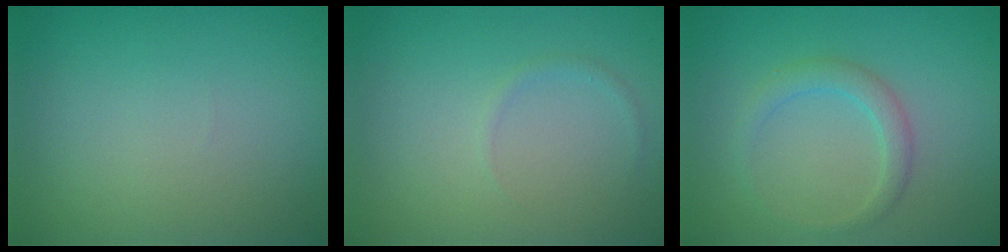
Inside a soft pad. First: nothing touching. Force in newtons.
{"total": 0.7, "press": 0.7, "slide": 0.1}
{"total": 2.1, "press": 2.1, "slide": 0.0}